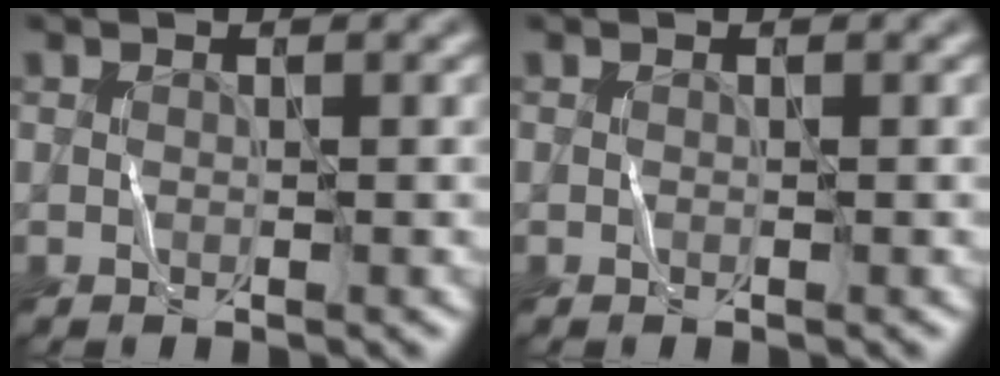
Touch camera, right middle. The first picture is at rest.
{"total": 0.0}